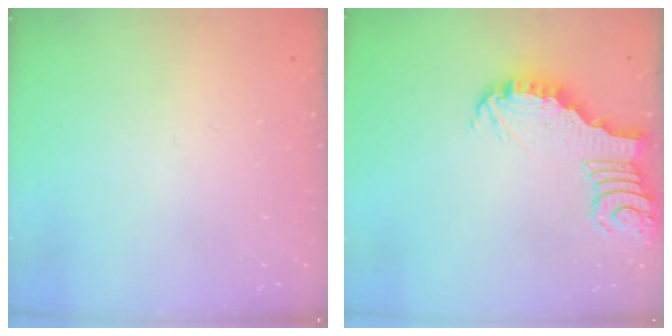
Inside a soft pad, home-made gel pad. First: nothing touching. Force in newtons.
{"total": 3.4, "press": 3.4, "slide": 0.2}